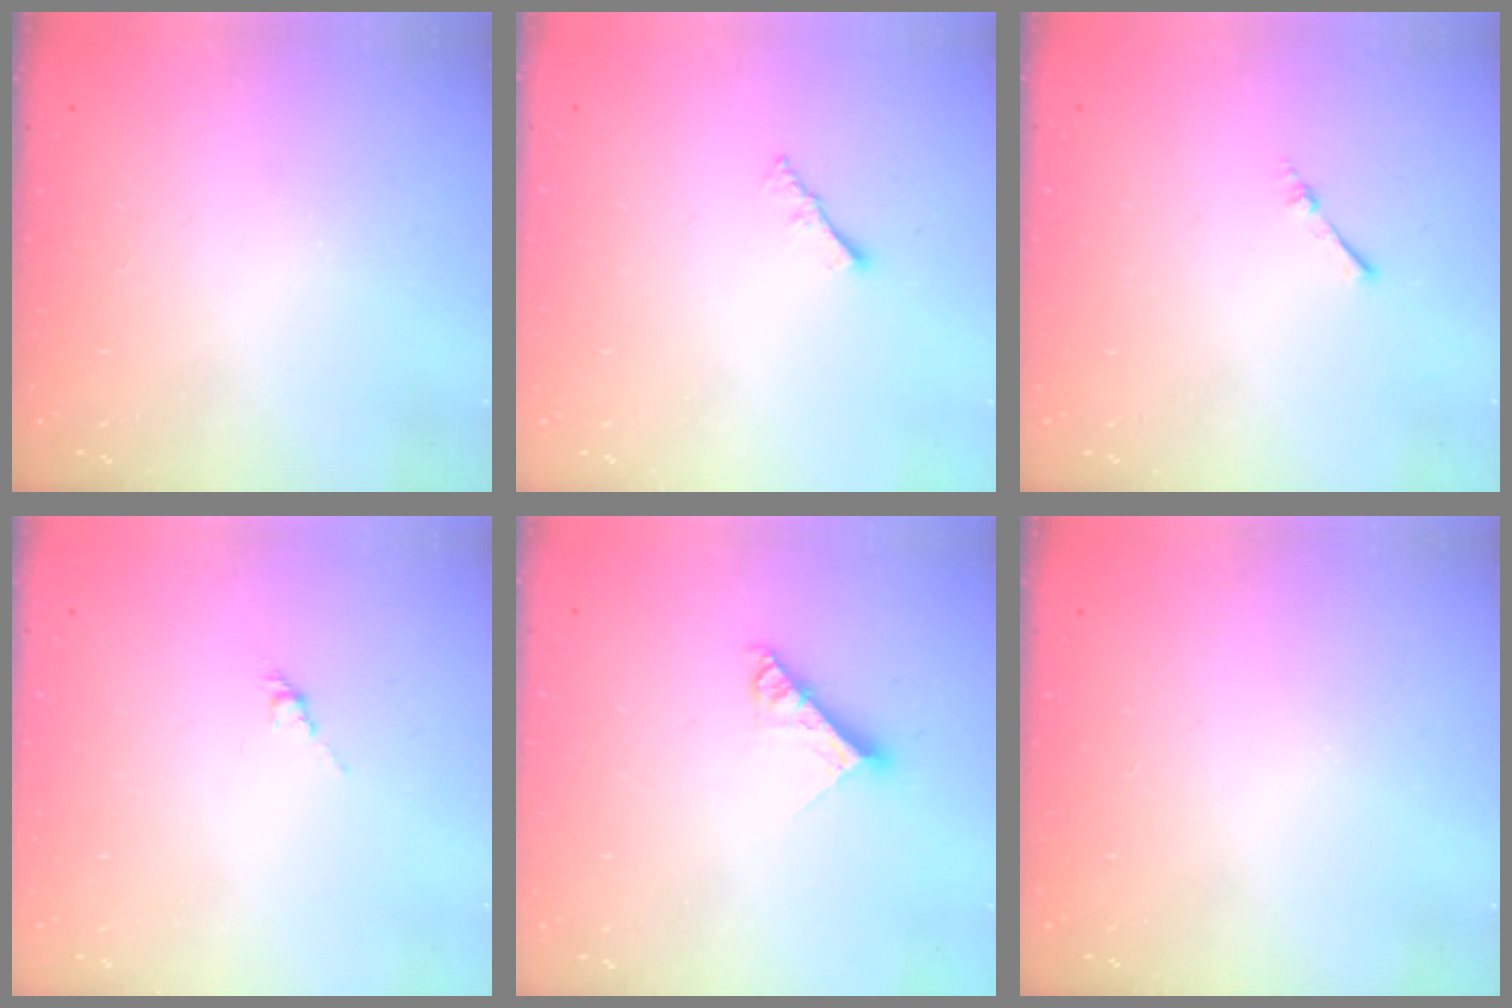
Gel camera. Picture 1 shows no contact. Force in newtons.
{"total": 1.6, "press": 1.5, "slide": 0.5}
{"total": 1.7, "press": 1.7, "slide": 0.3}
{"total": 3.3, "press": 3.2, "slide": 0.8}
{"total": 8.6, "press": 8.6, "slide": 0.8}
{"total": 0.0}